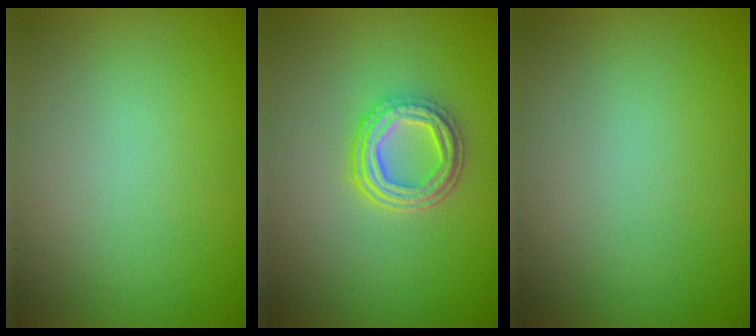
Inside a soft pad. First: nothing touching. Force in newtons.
{"total": 4.2, "press": 3.2, "slide": 2.7}
{"total": 0.0}